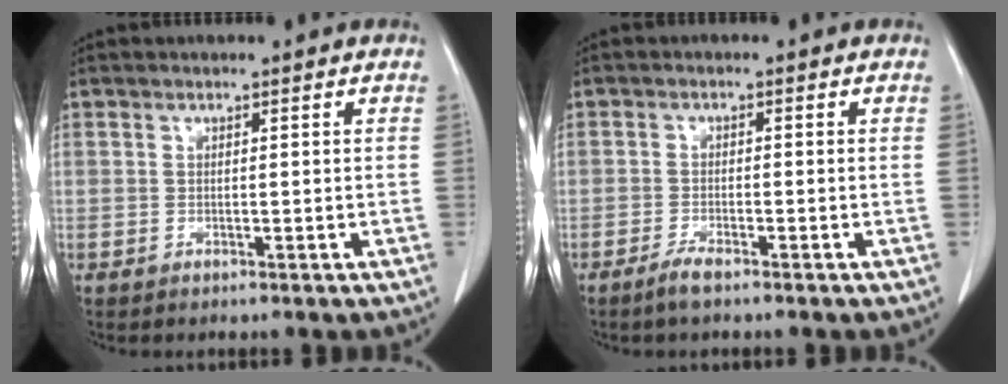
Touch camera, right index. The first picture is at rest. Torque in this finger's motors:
{"motor_torque": [0.13, -0.10, 0.05, 0.04]}